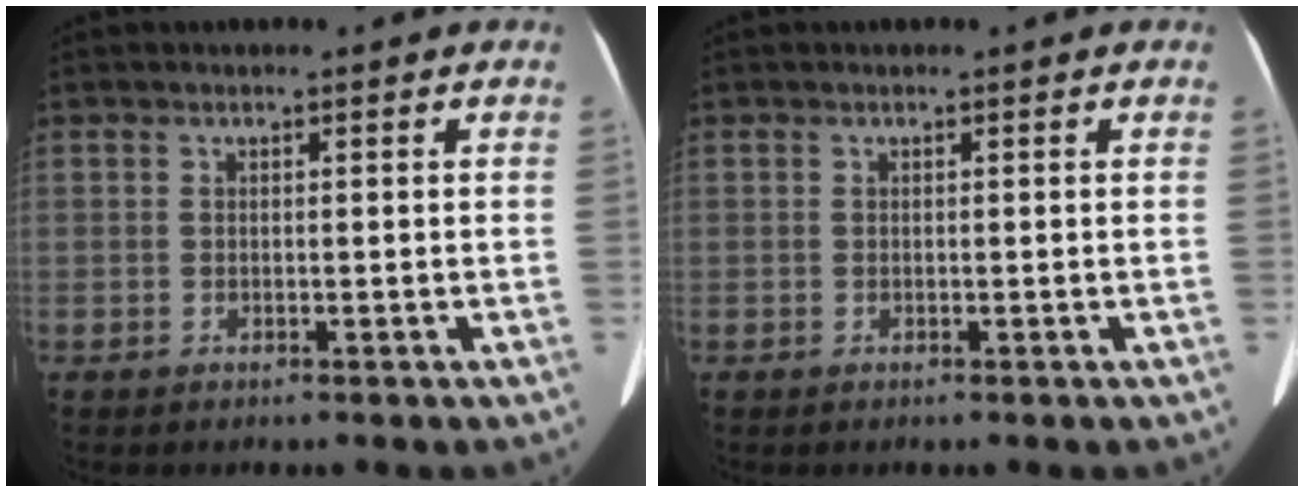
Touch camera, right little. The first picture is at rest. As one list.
[{"total": 0.0}]